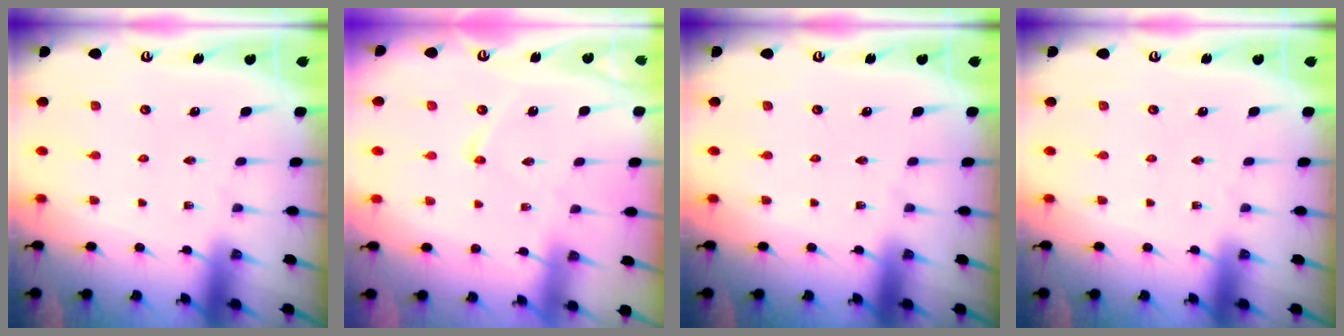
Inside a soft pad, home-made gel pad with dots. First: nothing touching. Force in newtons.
{"total": 3.5, "press": 3.5, "slide": 0.2}
{"total": 0.0}
{"total": 0.0}